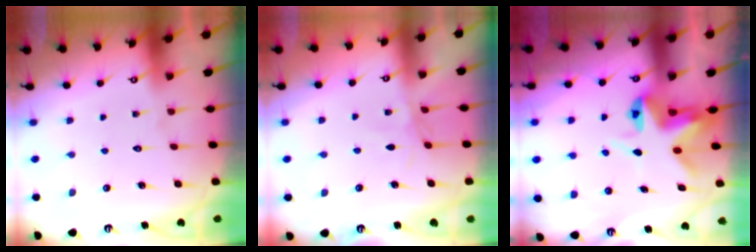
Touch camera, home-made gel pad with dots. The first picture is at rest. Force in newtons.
{"total": 1.7, "press": 1.6, "slide": 0.3}
{"total": 6.4, "press": 6.4, "slide": 0.4}